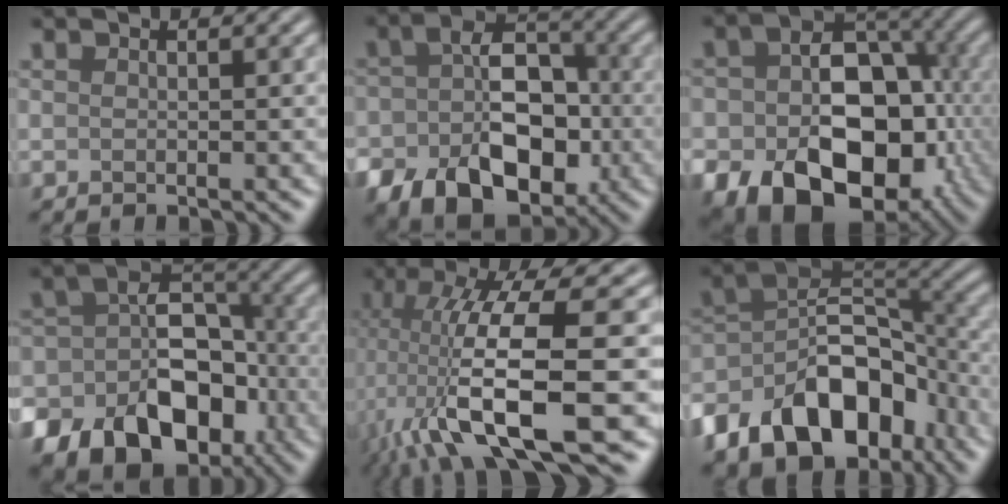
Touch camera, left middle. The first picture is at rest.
{"total": 11.7, "force": [-4.0, 7.8, 7.7], "torque": [-0.124, -0.024, -0.056]}
{"total": 16.9, "force": [-5.5, 11.6, 11.0], "torque": [-0.155, -0.028, -0.071]}
{"total": 15.0, "force": [-6.7, 10.8, 7.9], "torque": [-0.112, -0.003, -0.115]}
{"total": 13.7, "force": [-3.4, 3.5, 12.8], "torque": [-0.244, -0.007, -0.051]}
{"total": 13.2, "force": [-6.9, 7.7, 8.2], "torque": [-0.147, 0.010, -0.130]}